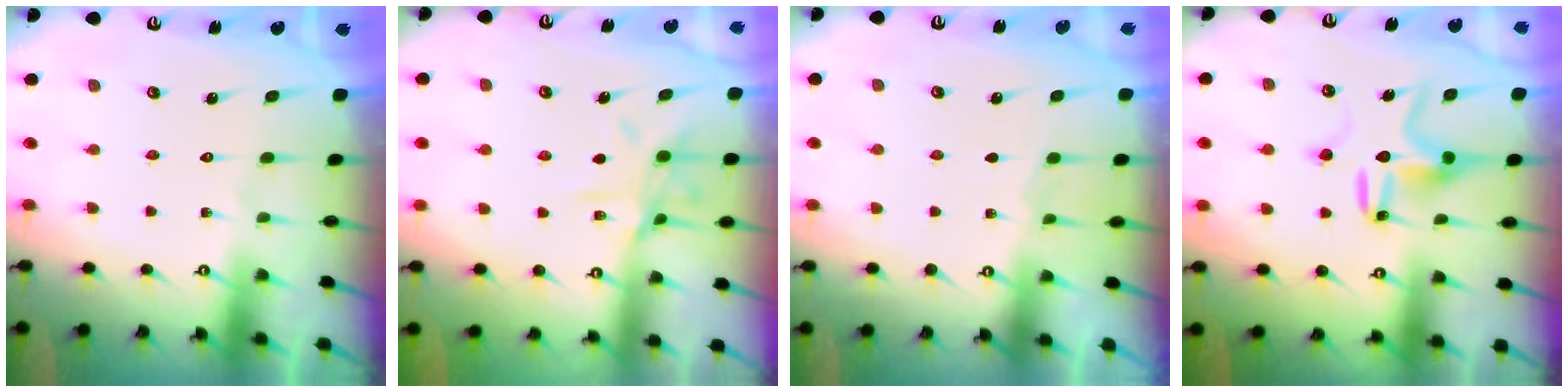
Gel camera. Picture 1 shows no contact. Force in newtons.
{"total": 10.4, "press": 10.4, "slide": 0.9}
{"total": 3.0, "press": 3.0, "slide": 0.4}
{"total": 11.6, "press": 11.6, "slide": 0.3}